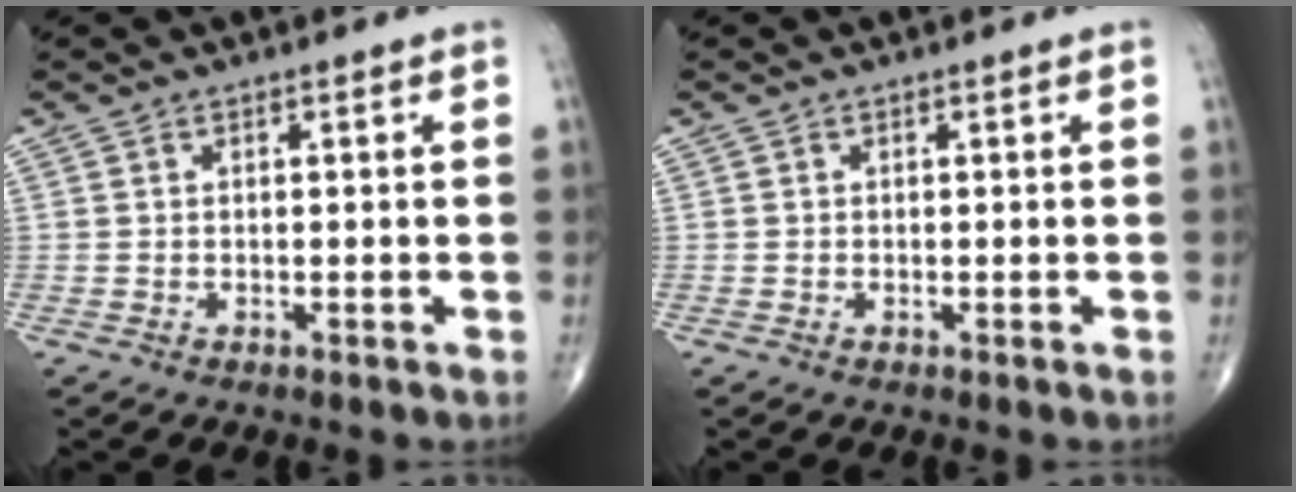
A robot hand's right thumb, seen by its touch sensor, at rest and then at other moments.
{"total": 0.0}